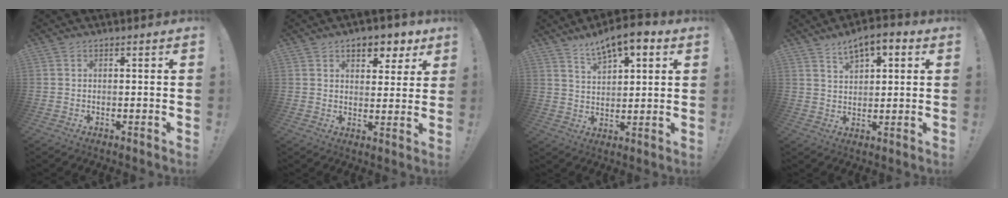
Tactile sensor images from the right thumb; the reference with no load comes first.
{"total": 8.2, "force": [4.9, 4.8, 4.4], "torque": [-0.051, -0.024, 0.086]}
{"total": 9.6, "force": [6.7, 3.9, 5.7], "torque": [-0.095, -0.032, 0.122]}
{"total": 7.4, "force": [4.3, 3.8, 4.7], "torque": [-0.070, -0.014, 0.076]}